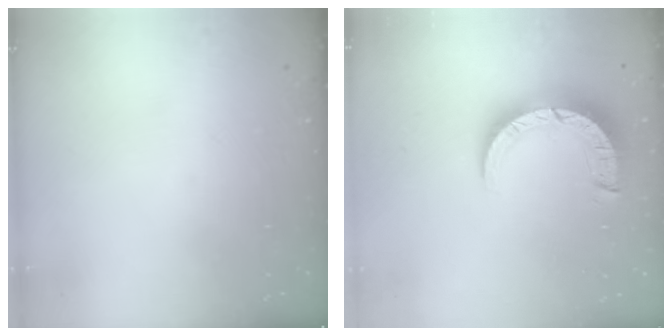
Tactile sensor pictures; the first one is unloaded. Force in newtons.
{"total": 8.7, "press": 8.7, "slide": 1.1}